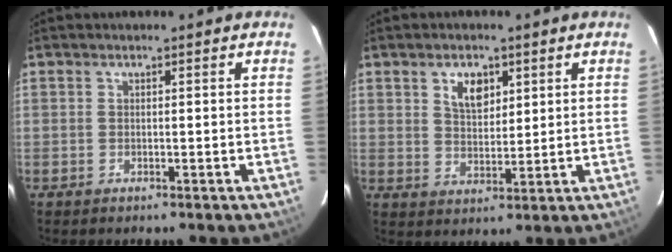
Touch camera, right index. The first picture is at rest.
{"total": 5.6, "force": [2.6, 3.3, 3.7], "torque": [-0.059, 0.006, 0.050]}